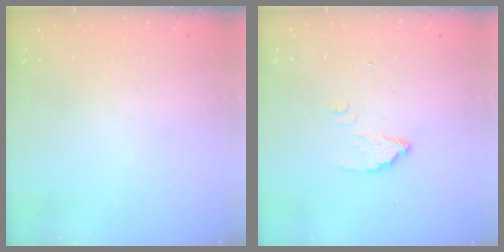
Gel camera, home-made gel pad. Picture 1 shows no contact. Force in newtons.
{"total": 3.3, "press": 3.2, "slide": 0.4}